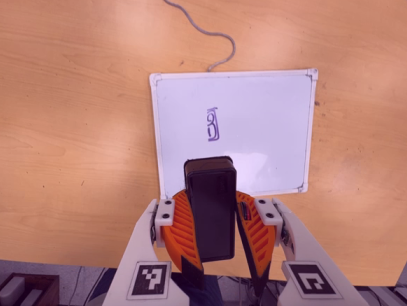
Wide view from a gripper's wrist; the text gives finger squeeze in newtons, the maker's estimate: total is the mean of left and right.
{"total": 11.5, "left": 10.8, "right": 12.2}